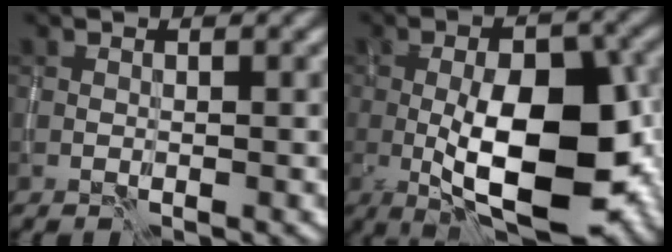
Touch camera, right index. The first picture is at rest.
{"total": 11.8, "force": [-2.6, 4.5, 10.5], "torque": [-0.171, 0.000, -0.041]}